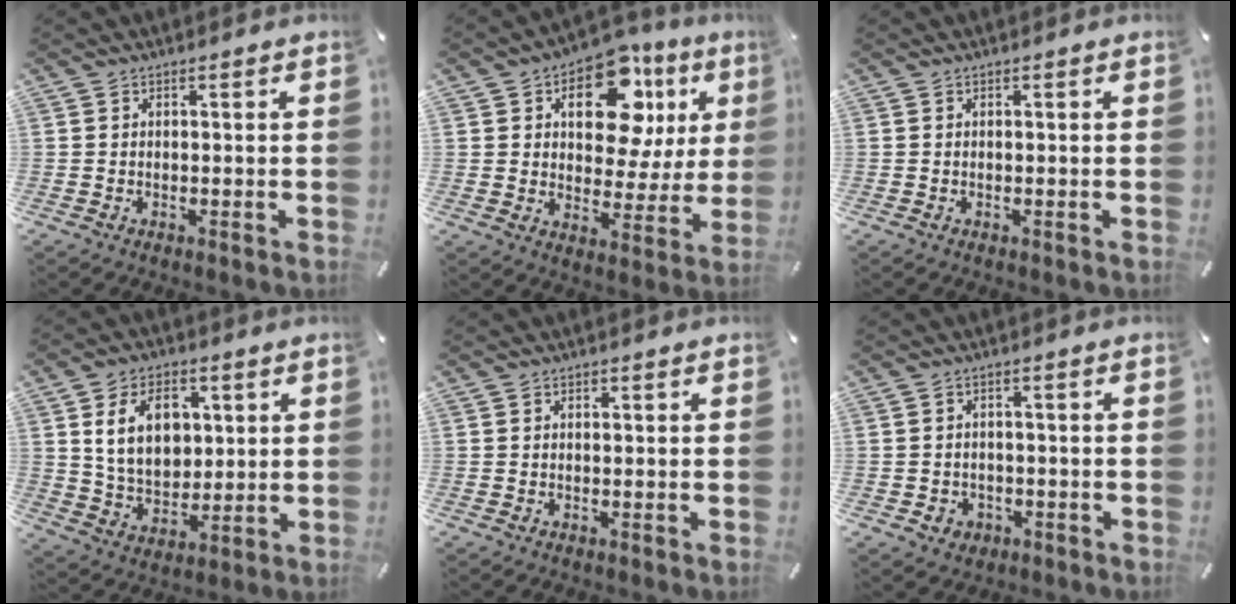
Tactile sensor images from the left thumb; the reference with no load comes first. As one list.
[{"total": 15.8, "force": [7.1, 9.3, 10.6], "torque": [-0.141, -0.035, 0.118]}, {"total": 0.0}, {"total": 12.2, "force": [3.5, 8.9, 7.5], "torque": [-0.139, 0.005, 0.061]}, {"total": 0.5, "force": [0.2, 0.3, 0.4], "torque": [-0.007, 0.002, 0.002]}, {"total": 3.2, "force": [-0.9, 2.9, 0.7], "torque": [-0.005, 0.001, -0.020]}]